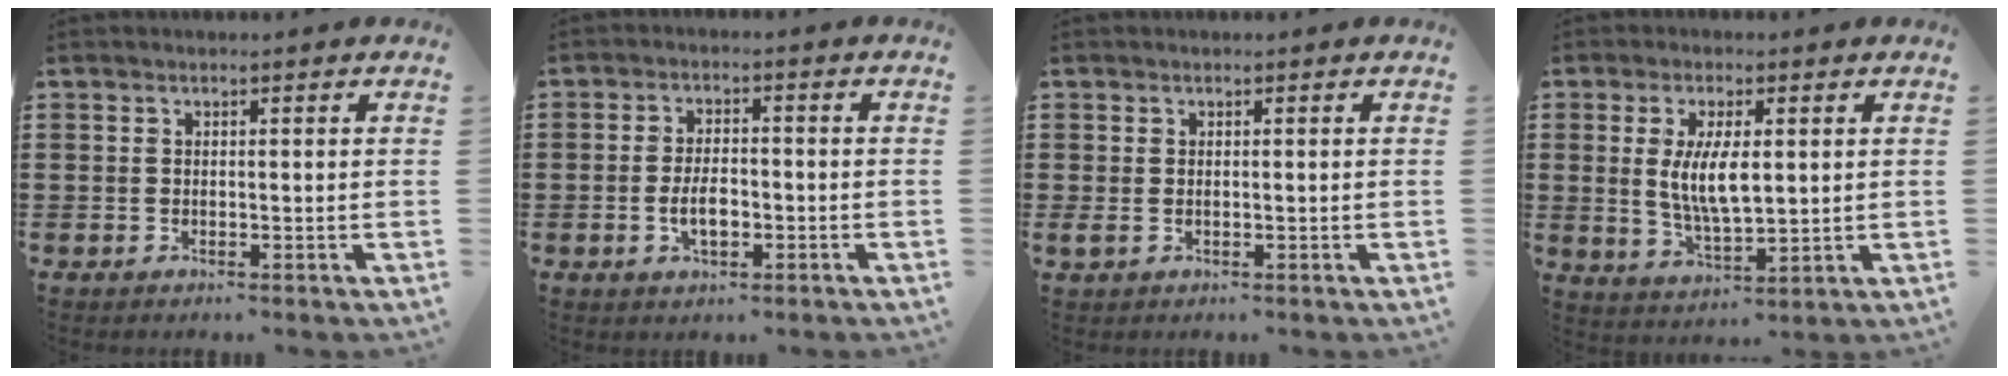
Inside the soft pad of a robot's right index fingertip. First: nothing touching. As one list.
[{"total": 4.4, "force": [-1.2, 2.1, 3.6], "torque": [-0.064, 0.000, -0.025]}, {"total": 0.5, "force": [0.0, 0.2, 0.5], "torque": [-0.010, 0.000, 0.000]}, {"total": 7.5, "force": [0.9, 2.8, 6.9], "torque": [-0.133, 0.002, 0.012]}]